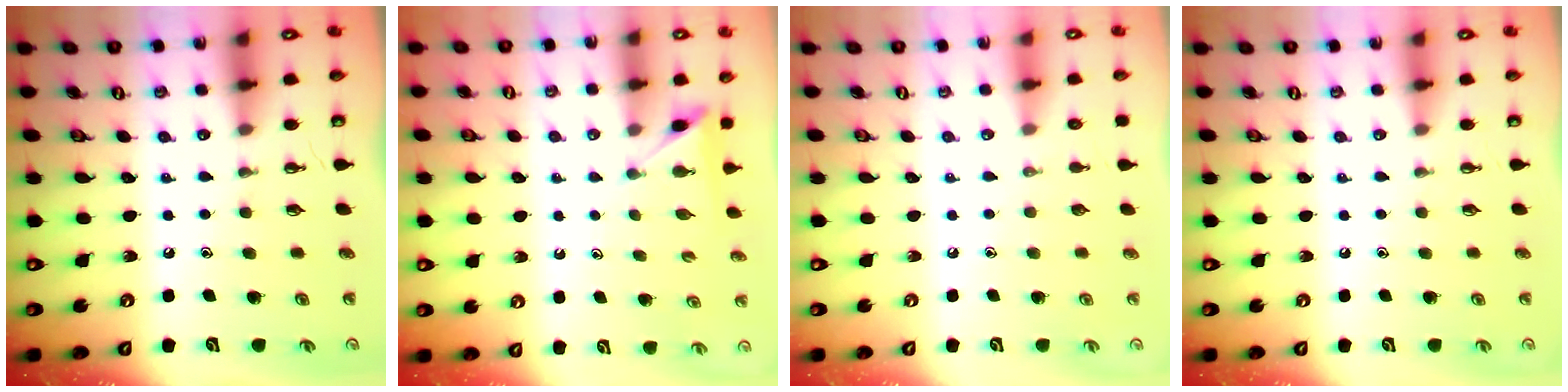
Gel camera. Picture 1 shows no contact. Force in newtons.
{"total": 3.7, "press": 3.7, "slide": 0.4}
{"total": 0.0}
{"total": 0.0}